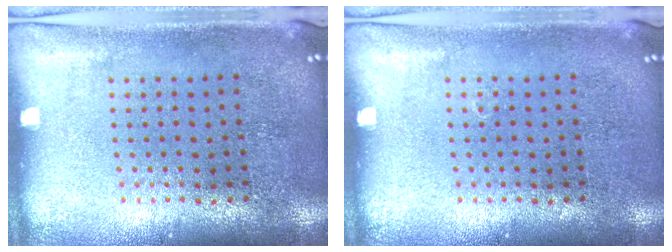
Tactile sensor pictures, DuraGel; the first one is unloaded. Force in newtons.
{"total": 0.0}